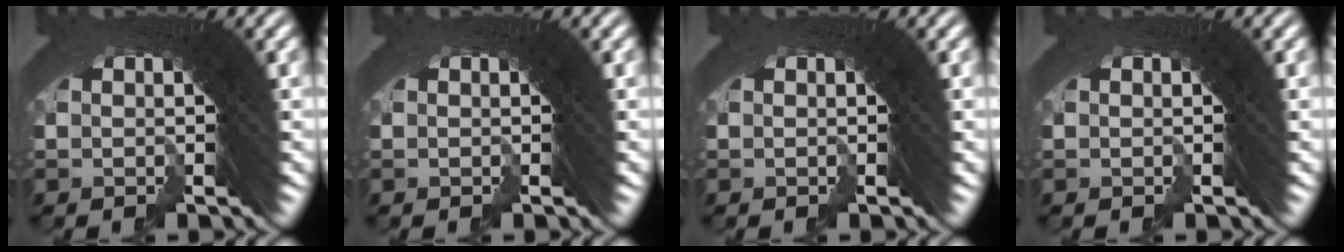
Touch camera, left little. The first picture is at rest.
{"total": 0.0}
{"total": 0.0}
{"total": 0.0}